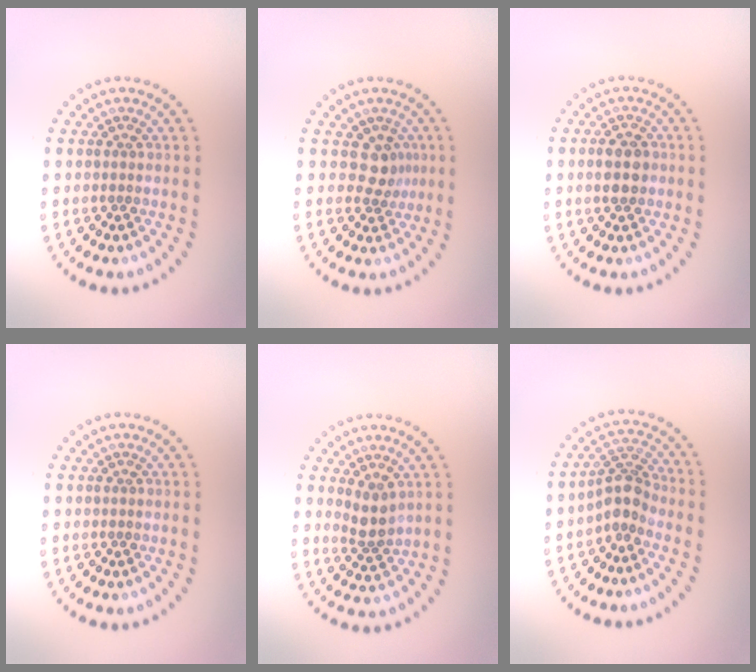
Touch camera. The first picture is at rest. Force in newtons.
{"total": 2.1, "press": 1.6, "slide": 1.3}
{"total": 2.8, "press": 2.8, "slide": 0.1}
{"total": 0.0}
{"total": 2.2, "press": 1.8, "slide": 1.3}
{"total": 2.8, "press": 2.1, "slide": 1.9}